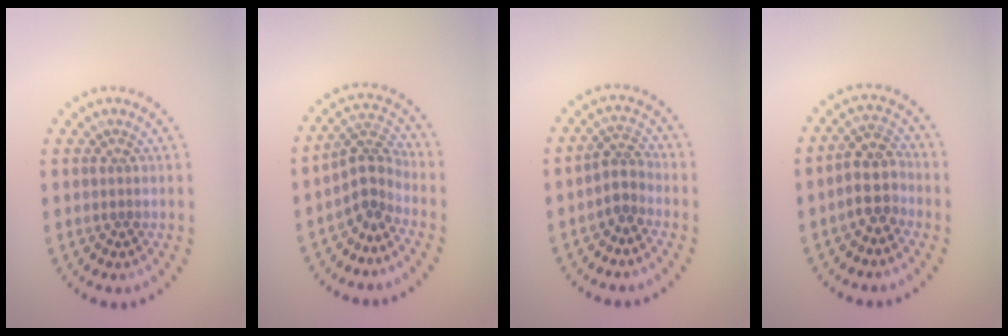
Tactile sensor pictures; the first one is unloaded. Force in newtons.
{"total": 2.9, "press": 2.0, "slide": 2.1}
{"total": 2.0, "press": 1.5, "slide": 1.4}
{"total": 3.3, "press": 3.0, "slide": 1.5}